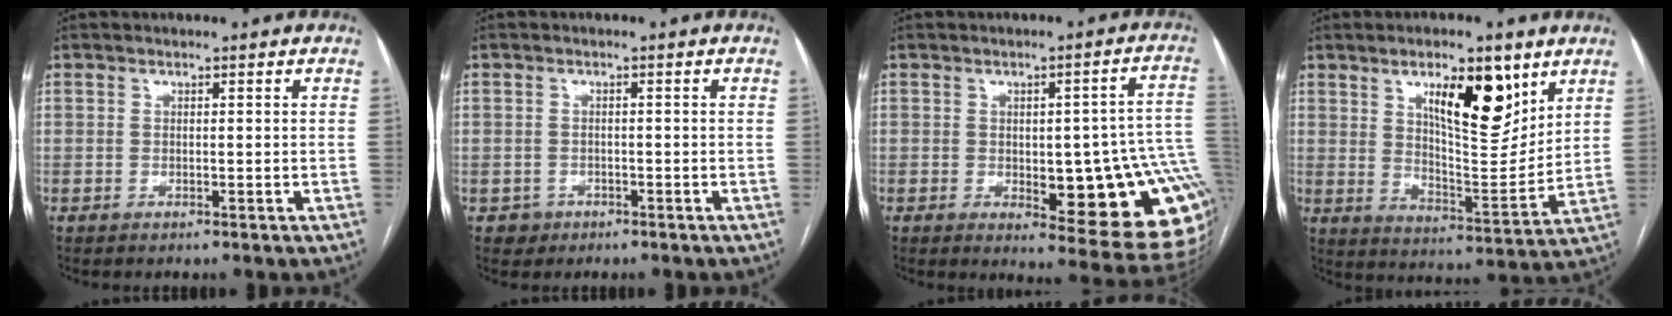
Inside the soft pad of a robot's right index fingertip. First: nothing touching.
{"total": 2.2, "force": [-1.0, 1.9, -0.1], "torque": [0.006, 0.009, -0.016]}
{"total": 19.6, "force": [-2.8, 5.7, 18.5], "torque": [-0.132, 0.017, -0.014]}
{"total": 13.6, "force": [7.1, 4.1, 10.8], "torque": [-0.168, -0.007, 0.121]}